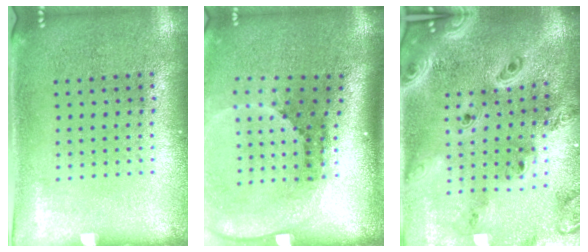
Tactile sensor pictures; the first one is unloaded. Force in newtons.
{"total": 2.5, "press": 1.7, "slide": 1.8}
{"total": 4.1, "press": 3.1, "slide": 2.7}